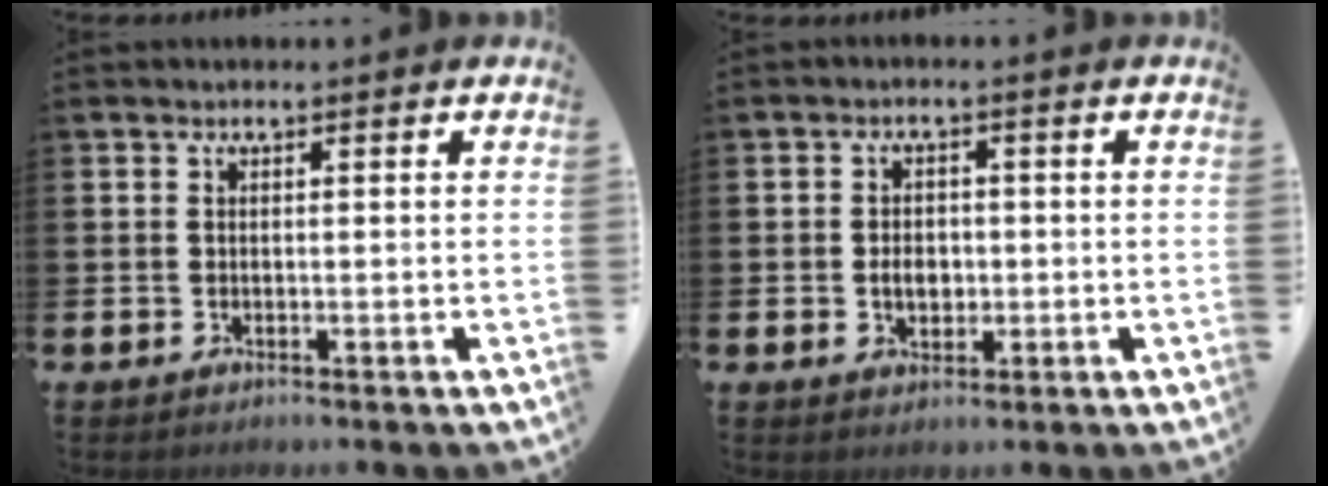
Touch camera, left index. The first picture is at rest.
{"total": 3.3, "force": [-0.3, 2.4, 2.2], "torque": [-0.029, -0.001, -0.012]}